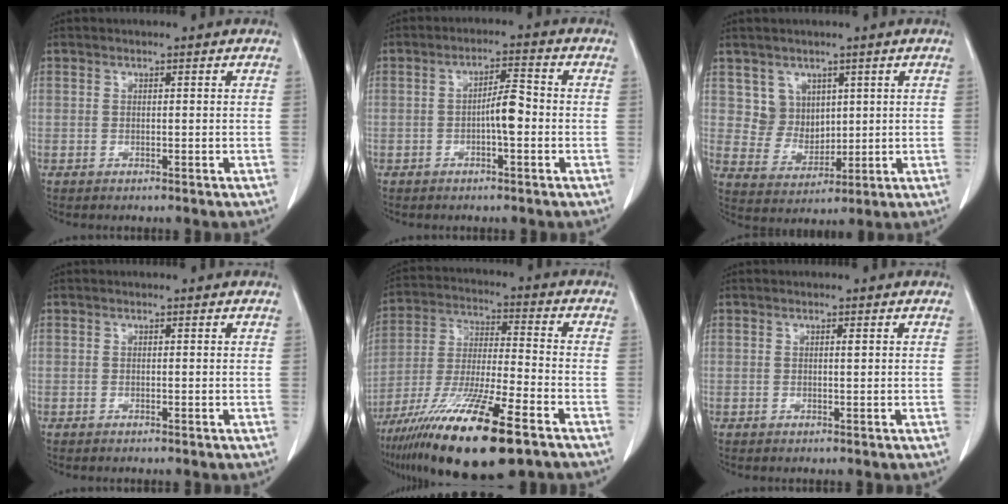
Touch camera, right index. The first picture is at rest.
{"total": 4.3, "force": [-0.8, 0.7, 4.1], "torque": [-0.064, 0.012, -0.010]}
{"total": 5.4, "force": [2.5, 4.7, 1.0], "torque": [-0.019, 0.004, 0.056]}
{"total": 0.0}
{"total": 19.8, "force": [-12.1, 2.4, 15.4], "torque": [-0.286, -0.048, -0.217]}
{"total": 0.5, "force": [0.3, 0.0, 0.4], "torque": [-0.002, 0.001, 0.007]}